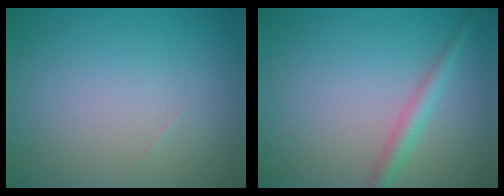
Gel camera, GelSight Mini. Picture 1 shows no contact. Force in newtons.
{"total": 2.0, "press": 2.0, "slide": 0.1}